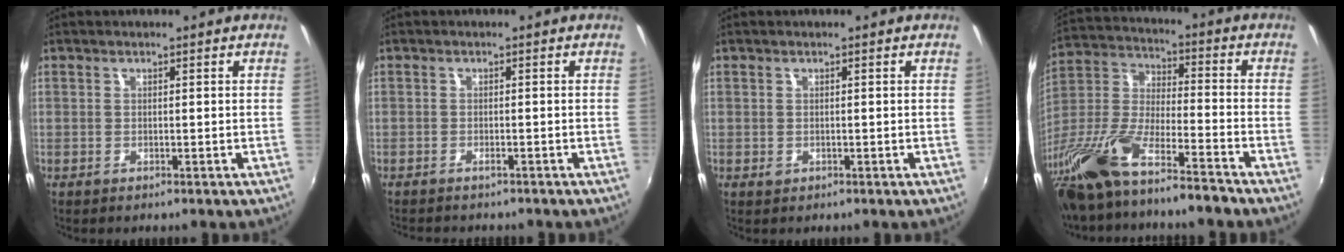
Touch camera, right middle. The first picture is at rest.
{"total": 2.3, "force": [-2.1, 0.5, 0.9], "torque": [-0.027, -0.007, -0.034]}
{"total": 0.7, "force": [-0.2, 0.6, 0.3], "torque": [-0.004, -0.002, -0.004]}
{"total": 18.9, "force": [-14.3, 2.4, 12.2], "torque": [-0.259, -0.039, -0.269]}